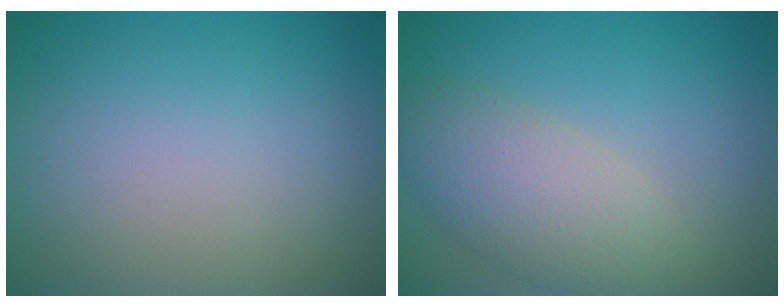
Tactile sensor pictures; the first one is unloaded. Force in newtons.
{"total": 5.0, "press": 5.0, "slide": 0.4}